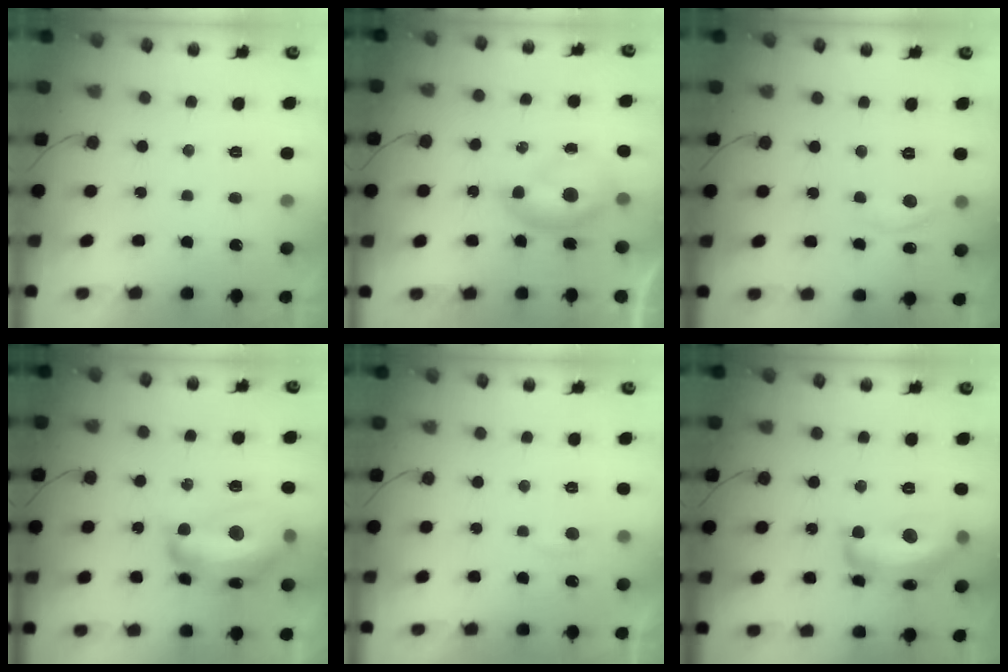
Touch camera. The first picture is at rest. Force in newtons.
{"total": 6.9, "press": 6.9, "slide": 1.1}
{"total": 8.0, "press": 8.0, "slide": 0.6}
{"total": 15.6, "press": 15.6, "slide": 0.9}
{"total": 2.7, "press": 2.7, "slide": 0.2}
{"total": 15.7, "press": 15.6, "slide": 1.1}